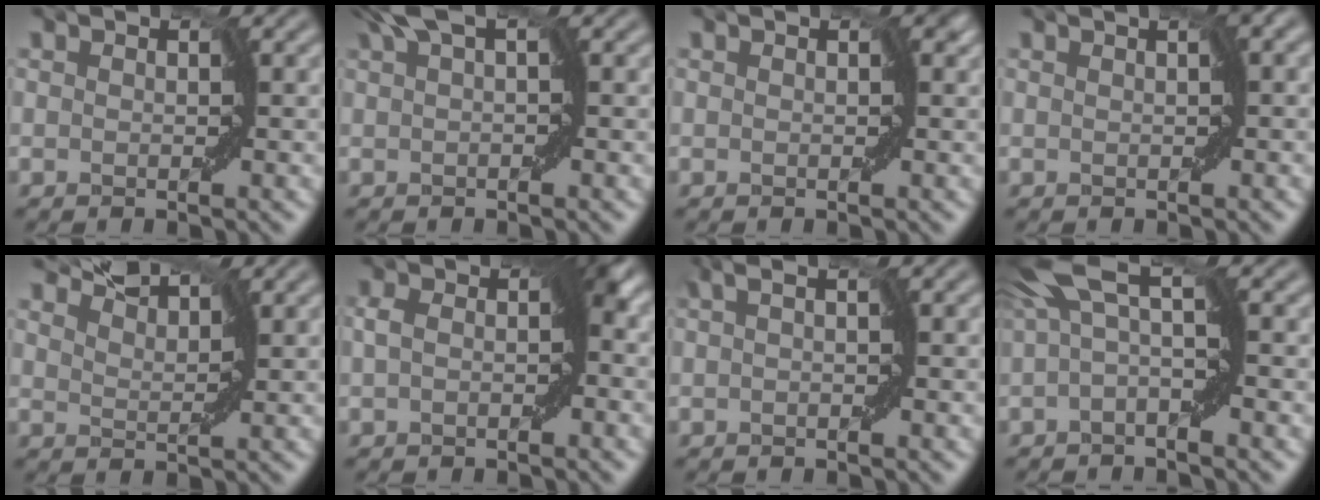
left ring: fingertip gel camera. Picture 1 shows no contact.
{"total": 2.5, "force": [1.3, 0.5, 2.1], "torque": [-0.039, 0.009, 0.017]}
{"total": 0.8, "force": [0.2, 0.4, 0.6], "torque": [-0.008, -0.002, 0.002]}
{"total": 1.1, "force": [0.1, 0.0, 1.1], "torque": [-0.028, 0.000, -0.001]}
{"total": 2.9, "force": [2.9, 0.2, 0.4], "torque": [-0.017, 0.001, 0.055]}
{"total": 3.5, "force": [-0.3, 1.4, 3.2], "torque": [-0.056, 0.007, -0.015]}
{"total": 1.0, "force": [0.2, -0.1, 1.0], "torque": [-0.025, 0.001, 0.001]}
{"total": 4.7, "force": [0.7, 1.0, 4.6], "torque": [-0.090, 0.021, -0.004]}